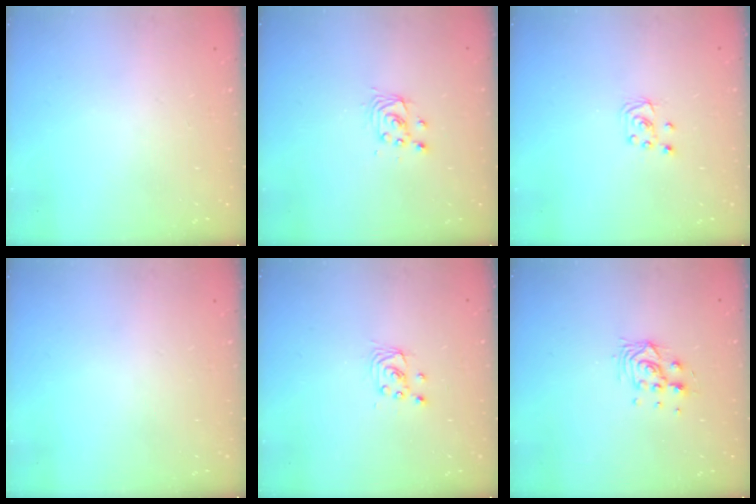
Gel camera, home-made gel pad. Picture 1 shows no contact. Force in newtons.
{"total": 3.2, "press": 3.2, "slide": 0.2}
{"total": 3.9, "press": 3.9, "slide": 0.3}
{"total": 0.0}
{"total": 2.7, "press": 2.7, "slide": 0.2}
{"total": 6.9, "press": 6.9, "slide": 0.7}